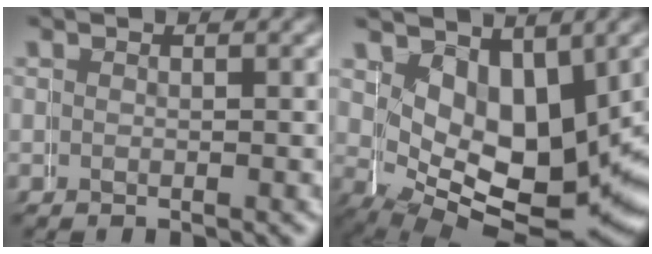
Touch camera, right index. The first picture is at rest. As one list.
[{"total": 10.8, "force": [-0.8, 7.7, 7.5], "torque": [-0.141, -0.064, 0.016]}]